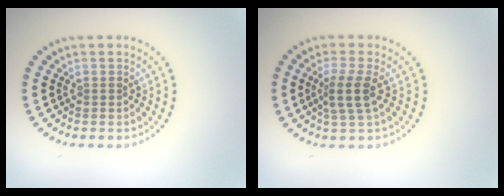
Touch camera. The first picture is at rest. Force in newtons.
{"total": 2.5, "press": 2.0, "slide": 1.6}